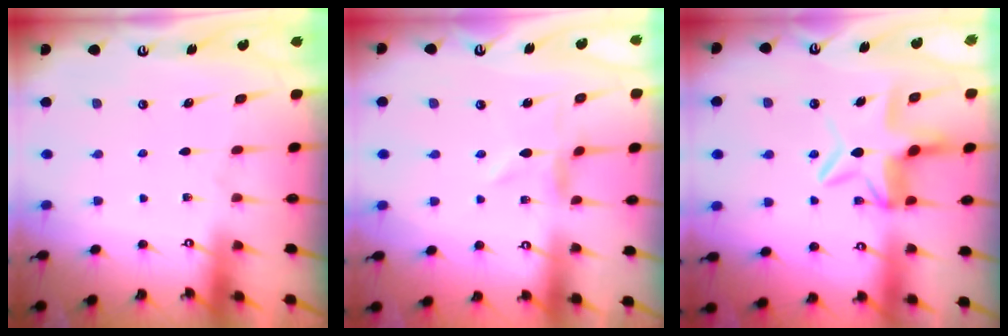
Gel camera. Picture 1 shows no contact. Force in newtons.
{"total": 0.7, "press": 0.7, "slide": 0.2}
{"total": 9.1, "press": 9.0, "slide": 1.3}